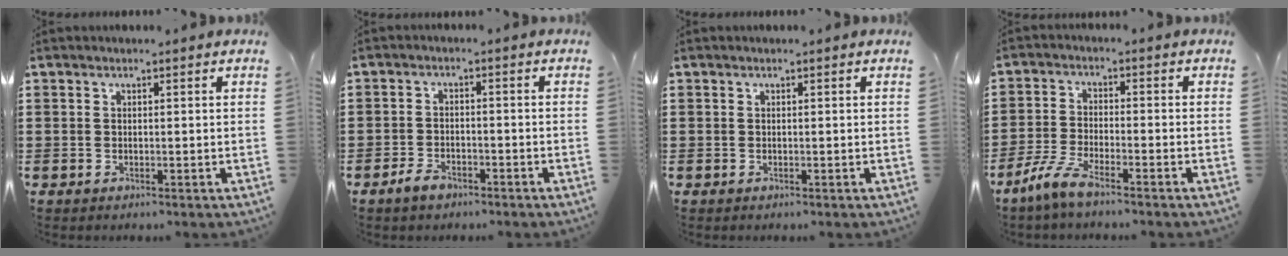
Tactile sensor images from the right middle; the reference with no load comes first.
{"total": 2.7, "force": [-2.1, 1.2, 1.2], "torque": [-0.025, 0.005, -0.041]}
{"total": 0.0}
{"total": 5.2, "force": [-4.0, 0.5, 3.2], "torque": [-0.086, -0.014, -0.081]}